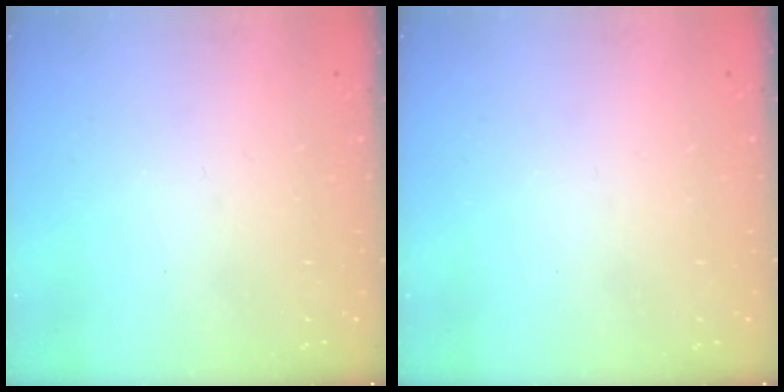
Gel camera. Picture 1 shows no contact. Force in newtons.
{"total": 0.0}